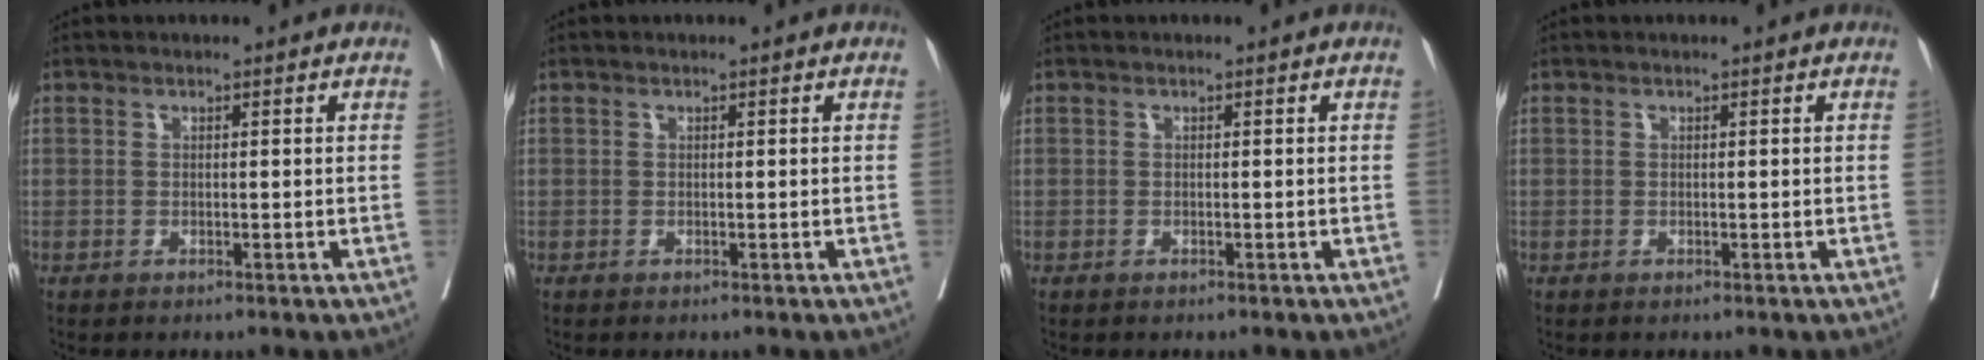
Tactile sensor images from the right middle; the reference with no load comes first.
{"total": 0.0}
{"total": 0.0}
{"total": 0.0}